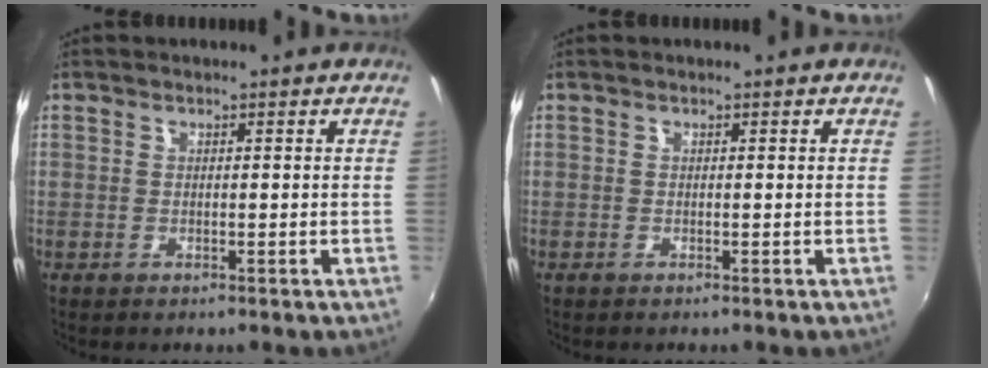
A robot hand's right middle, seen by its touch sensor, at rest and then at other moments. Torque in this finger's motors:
{"motor_torque": [0.03, -0.03, 0.00, 0.00]}